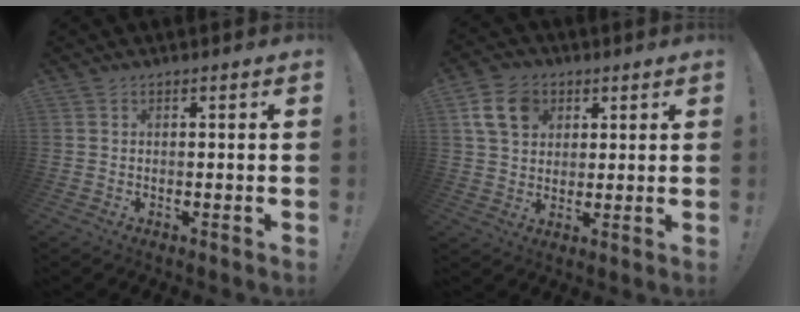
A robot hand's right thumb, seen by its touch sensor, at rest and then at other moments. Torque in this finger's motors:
{"motor_torque": [0.01, 0.01, 0.12, 0.08, 0.00]}